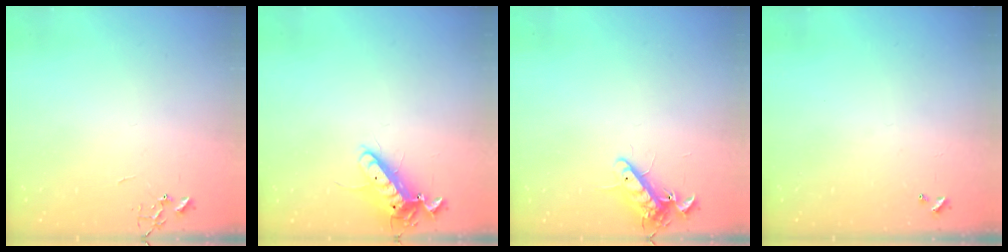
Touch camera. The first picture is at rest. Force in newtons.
{"total": 12.0, "press": 11.8, "slide": 2.1}
{"total": 10.7, "press": 10.5, "slide": 1.9}
{"total": 0.0}